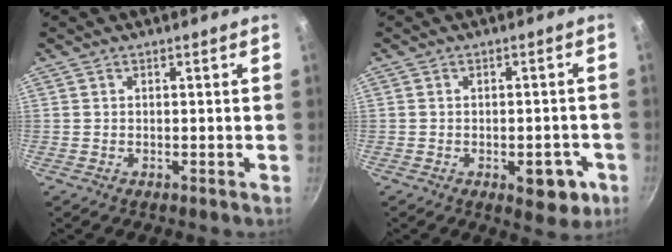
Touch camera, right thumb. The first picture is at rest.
{"total": 7.4, "force": [-2.8, 3.8, 5.7], "torque": [-0.042, 0.015, -0.028]}